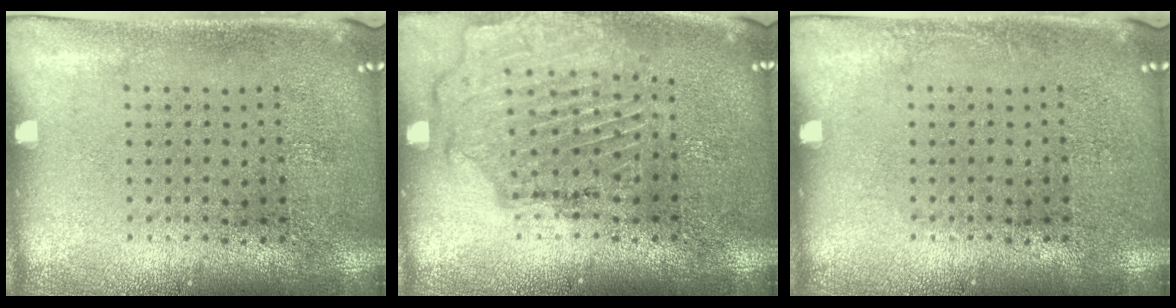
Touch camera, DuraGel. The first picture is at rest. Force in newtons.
{"total": 1.6, "press": 1.5, "slide": 0.3}
{"total": 0.7, "press": 0.7, "slide": 0.1}